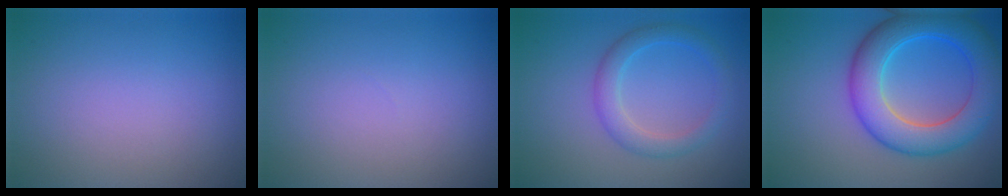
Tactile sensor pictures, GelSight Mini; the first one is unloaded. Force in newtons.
{"total": 0.0}
{"total": 2.8, "press": 2.8, "slide": 0.2}
{"total": 7.7, "press": 7.7, "slide": 0.1}